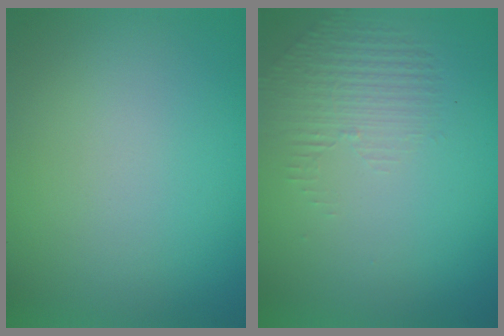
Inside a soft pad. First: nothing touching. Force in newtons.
{"total": 1.4, "press": 0.3, "slide": 1.4}